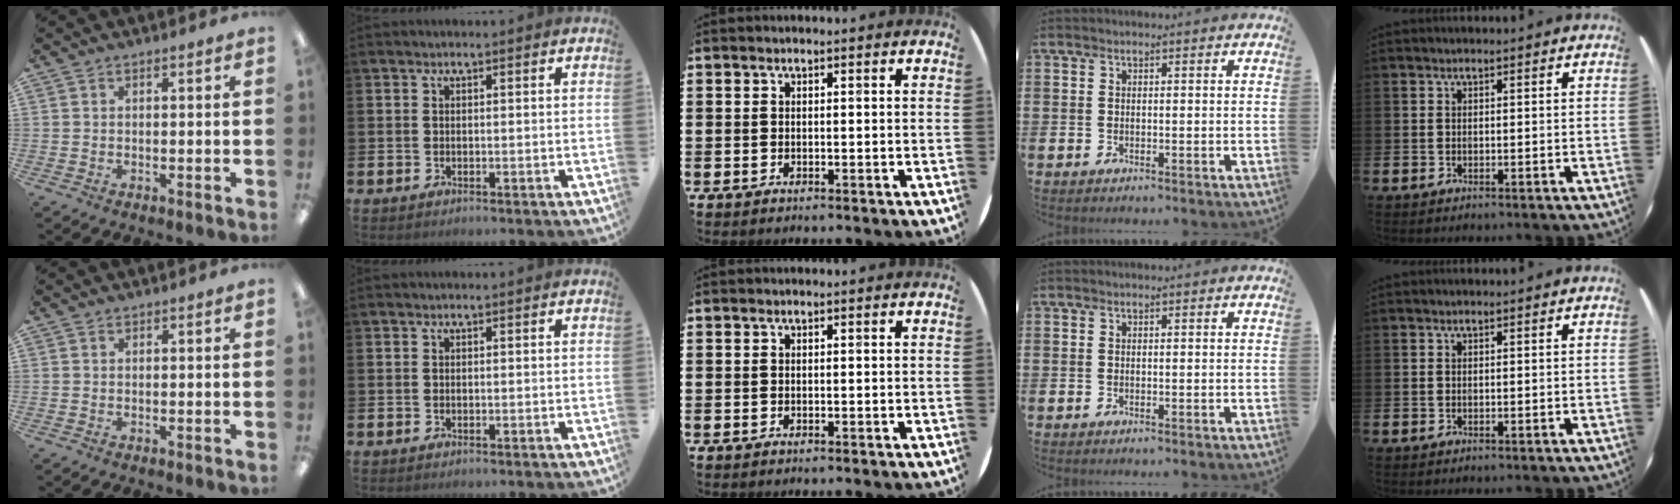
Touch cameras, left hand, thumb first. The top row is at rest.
{}